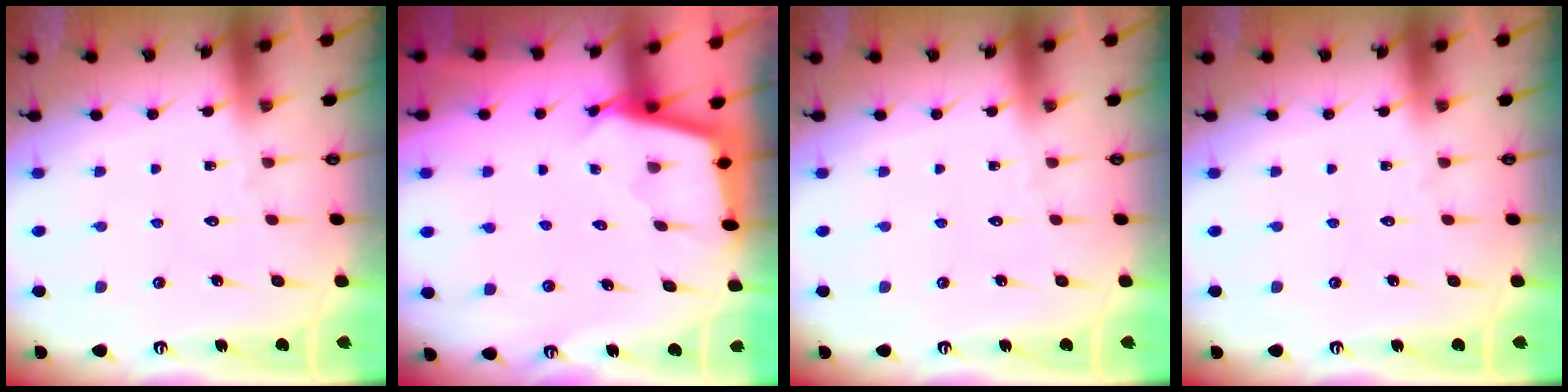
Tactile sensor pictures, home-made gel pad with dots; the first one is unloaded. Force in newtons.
{"total": 2.5, "press": 2.5, "slide": 0.2}
{"total": 0.0}
{"total": 0.0}